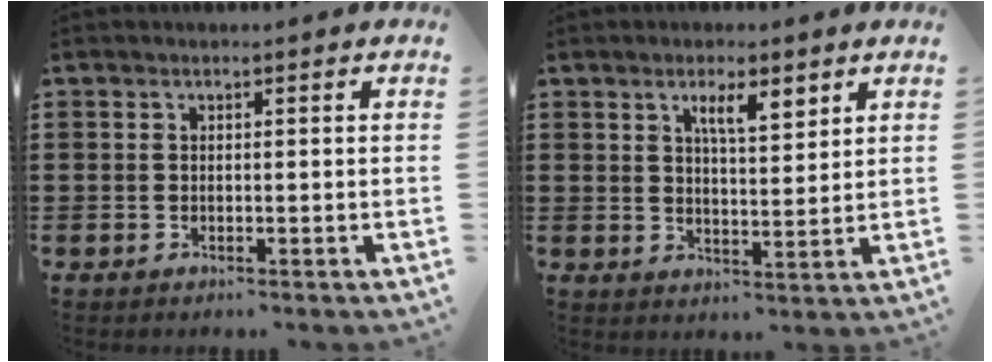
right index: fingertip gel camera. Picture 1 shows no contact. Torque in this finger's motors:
{"motor_torque": [0.13, 0.00, 0.34, 0.09]}